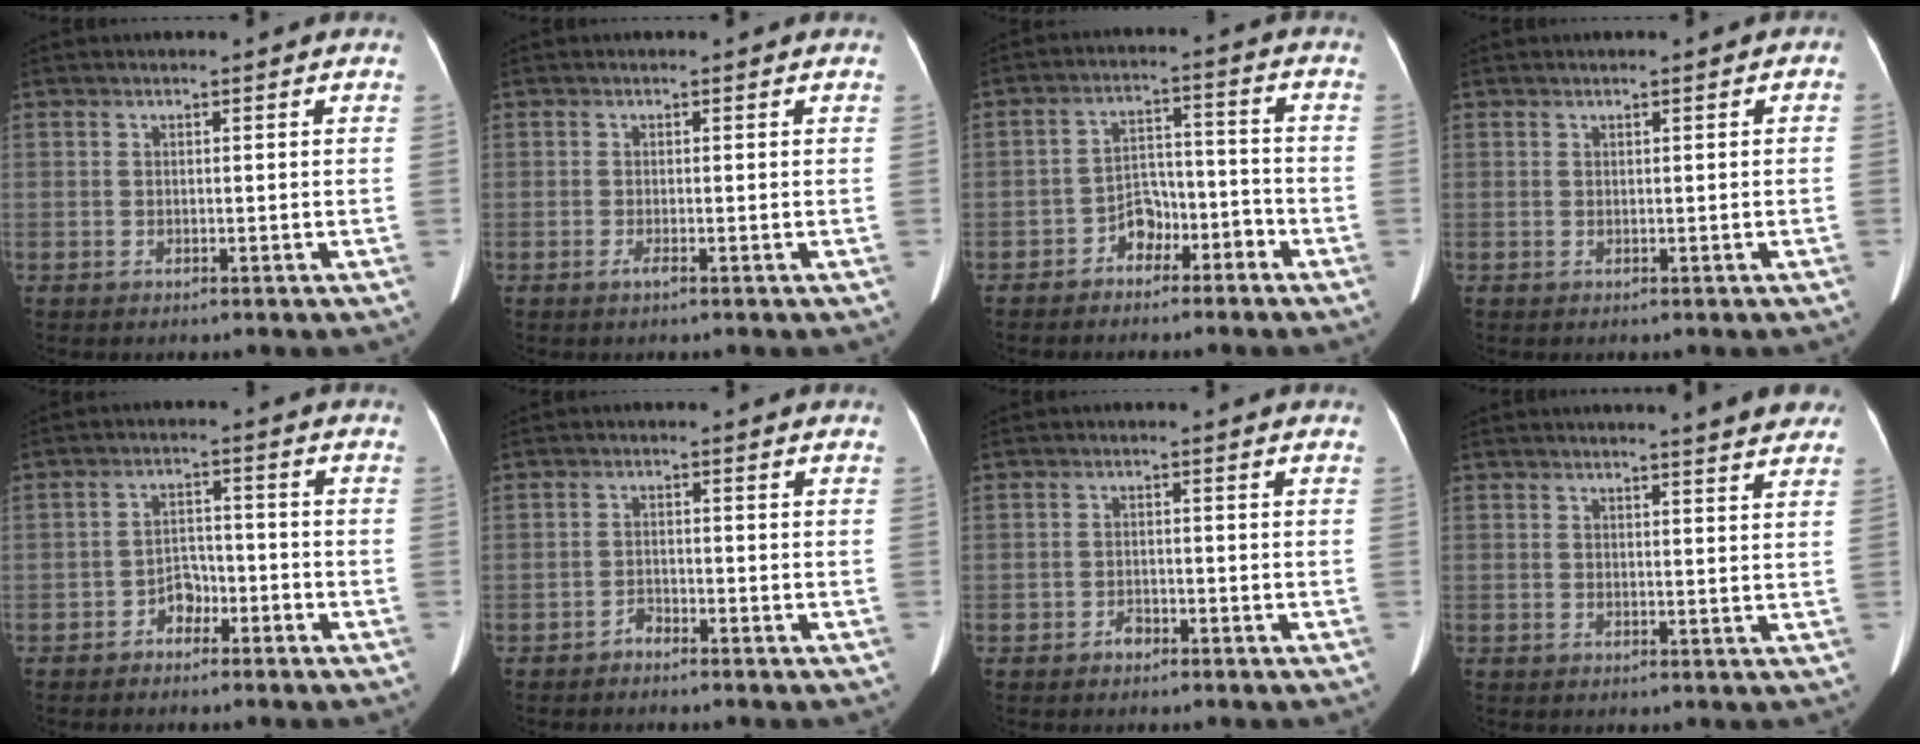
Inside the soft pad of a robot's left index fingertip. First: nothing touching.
{"total": 0.7, "force": [-0.3, 0.0, 0.6], "torque": [-0.012, 0.000, -0.007]}
{"total": 5.3, "force": [-3.5, 3.0, 2.5], "torque": [-0.038, 0.027, -0.059]}
{"total": 0.7, "force": [0.2, 0.3, 0.6], "torque": [-0.004, 0.005, 0.001]}
{"total": 3.4, "force": [-2.3, 2.1, 1.5], "torque": [-0.023, 0.011, -0.038]}
{"total": 1.3, "force": [-1.2, 0.4, 0.1], "torque": [0.000, 0.001, -0.022]}
{"total": 1.4, "force": [-1.1, 0.9, 0.4], "torque": [-0.005, 0.004, -0.017]}
{"total": 6.1, "force": [5.5, 0.4, 2.7], "torque": [-0.032, -0.004, 0.050]}